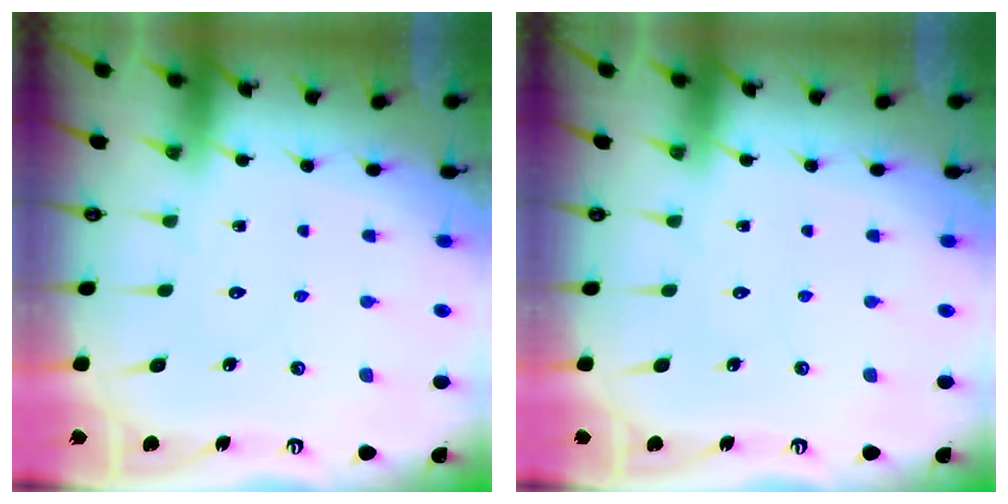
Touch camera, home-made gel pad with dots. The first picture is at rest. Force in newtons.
{"total": 0.0}